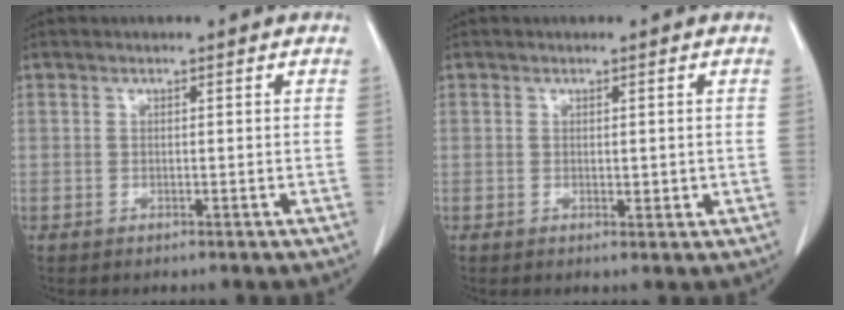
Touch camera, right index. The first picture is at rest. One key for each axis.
{"total": 1.5, "fx": 0.1, "fy": 0.9, "fz": 1.2, "tx": -0.012, "ty": -0.003, "tz": 0.003}